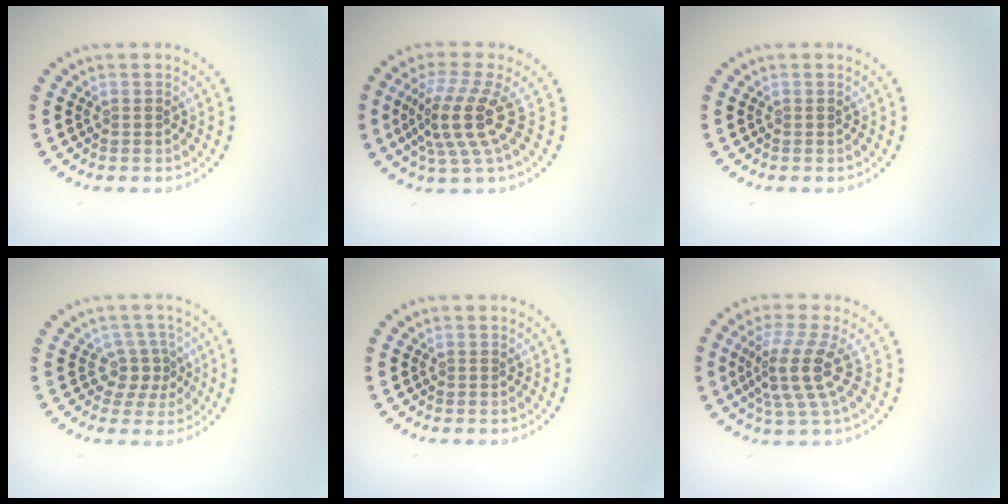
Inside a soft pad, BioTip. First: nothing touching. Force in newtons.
{"total": 4.7, "press": 3.4, "slide": 3.2}
{"total": 0.0}
{"total": 2.5, "press": 1.8, "slide": 1.7}
{"total": 0.0}
{"total": 4.3, "press": 3.2, "slide": 2.9}